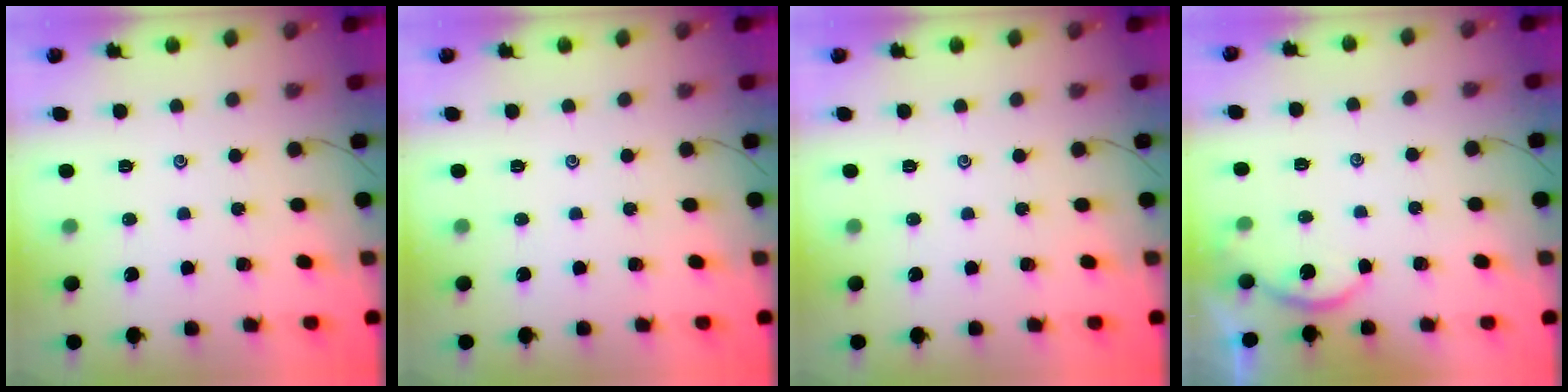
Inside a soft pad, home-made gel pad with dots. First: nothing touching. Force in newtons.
{"total": 0.0}
{"total": 0.0}
{"total": 3.3, "press": 3.3, "slide": 0.2}